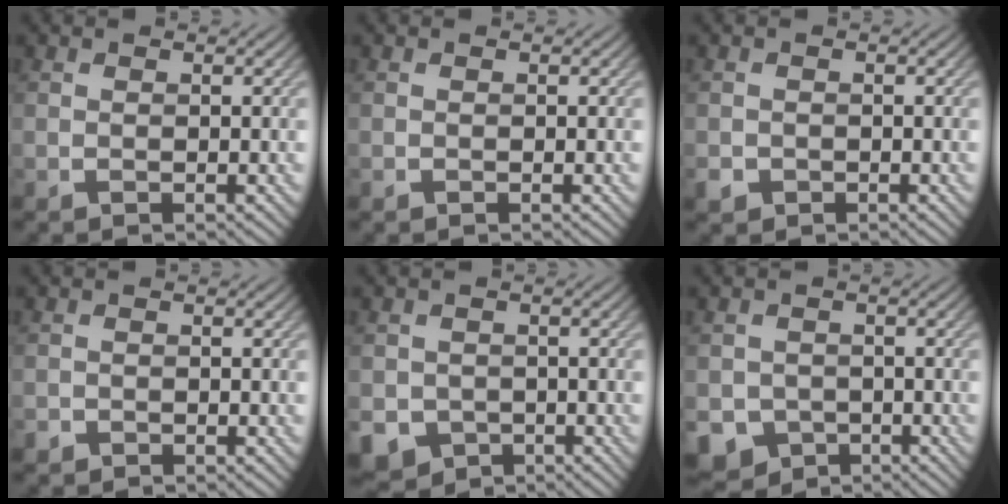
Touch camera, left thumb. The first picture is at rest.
{"total": 0.0}
{"total": 1.6, "force": [-0.8, 1.3, 0.5], "torque": [-0.009, -0.008, -0.020]}
{"total": 1.0, "force": [-0.7, 0.6, 0.1], "torque": [-0.002, -0.003, -0.017]}
{"total": 5.0, "force": [-2.2, 4.2, 1.6], "torque": [-0.037, -0.017, -0.039]}
{"total": 5.7, "force": [-2.9, 4.6, 1.7], "torque": [-0.030, -0.014, -0.052]}